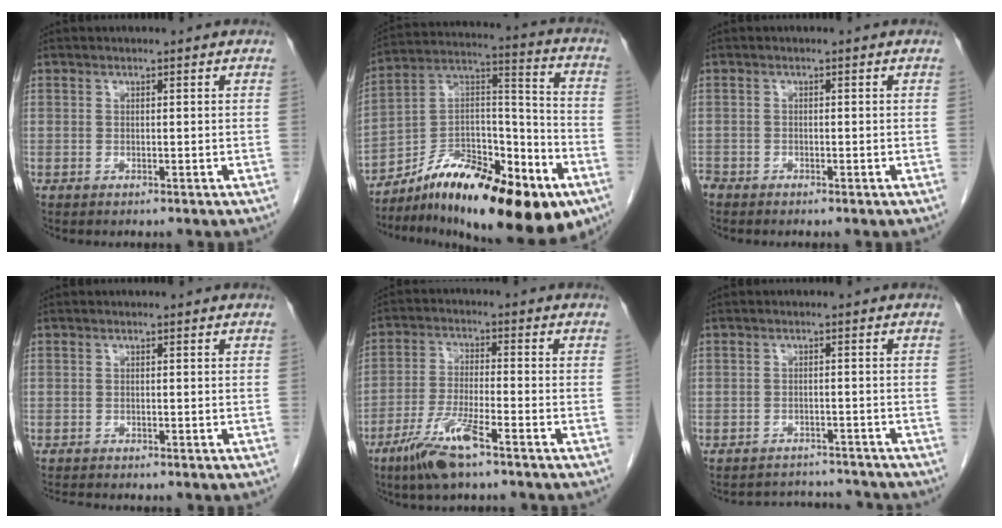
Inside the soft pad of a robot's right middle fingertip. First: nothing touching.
{"total": 23.9, "force": [-14.9, 6.9, 17.4], "torque": [-0.230, 0.023, -0.235]}
{"total": 1.2, "force": [-1.2, 0.3, 0.2], "torque": [-0.006, -0.002, -0.021]}
{"total": 1.2, "force": [-1.2, -0.1, 0.1], "torque": [-0.006, -0.005, -0.021]}
{"total": 8.4, "force": [-5.5, 0.8, 6.3], "torque": [-0.134, -0.015, -0.104]}
{"total": 5.8, "force": [-5.6, 1.2, -0.7], "torque": [0.009, 0.016, -0.076]}